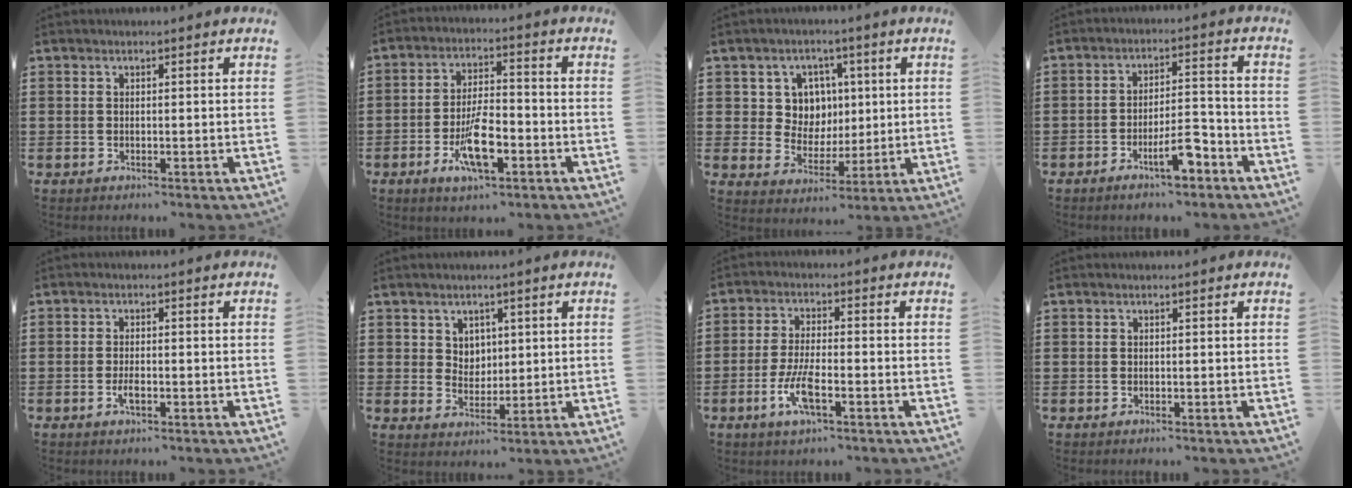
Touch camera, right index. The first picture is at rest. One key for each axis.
{"total": 9.1, "fx": -3.6, "fy": 3.2, "fz": 7.7, "tx": -0.154, "ty": -0.004, "tz": -0.063}
{"total": 6.8, "fx": 1.8, "fy": 6.2, "fz": 2.2, "tx": -0.066, "ty": 0.015, "tz": 0.034}
{"total": 7.6, "fx": -4.6, "fy": 2.2, "fz": 5.7, "tx": -0.101, "ty": 0.005, "tz": -0.082}
{"total": 2.2, "fx": -0.8, "fy": 0.7, "fz": 1.9, "tx": -0.043, "ty": -0.003, "tz": -0.017}
{"total": 3.6, "fx": 2.0, "fy": 2.9, "fz": 0.6, "tx": -0.026, "ty": 0.009, "tz": 0.037}
{"total": 6.0, "fx": -2.6, "fy": 1.6, "fz": 5.2, "tx": -0.119, "ty": -0.012, "tz": -0.051}
{"total": 0.0}